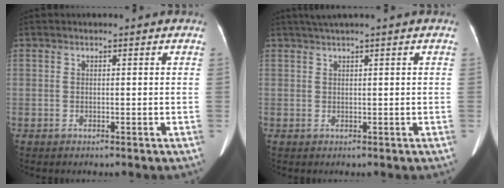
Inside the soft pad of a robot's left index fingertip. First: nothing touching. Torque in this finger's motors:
{"motor_torque": [0.07, -1.02, -0.33, -0.10]}